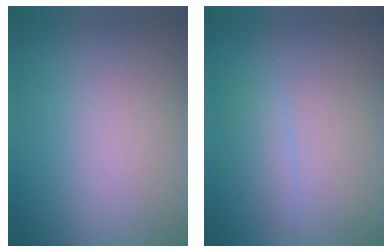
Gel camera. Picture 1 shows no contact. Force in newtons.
{"total": 1.2, "press": 1.2, "slide": 0.1}